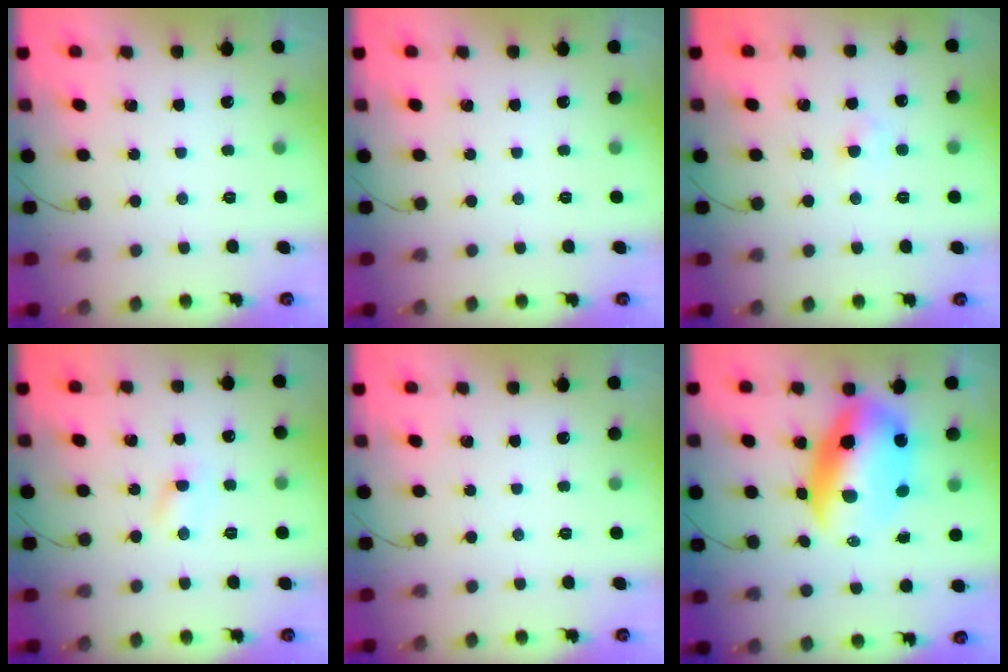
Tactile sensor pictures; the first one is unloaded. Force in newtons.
{"total": 0.0}
{"total": 2.8, "press": 2.6, "slide": 1.0}
{"total": 3.7, "press": 3.5, "slide": 1.1}
{"total": 0.0}
{"total": 14.4, "press": 14.1, "slide": 3.0}